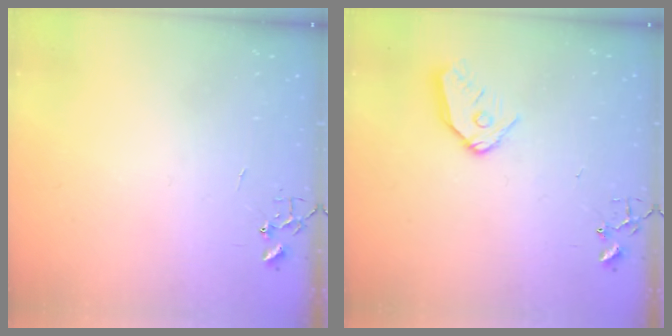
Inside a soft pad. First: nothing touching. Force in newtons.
{"total": 10.7, "press": 10.6, "slide": 1.1}